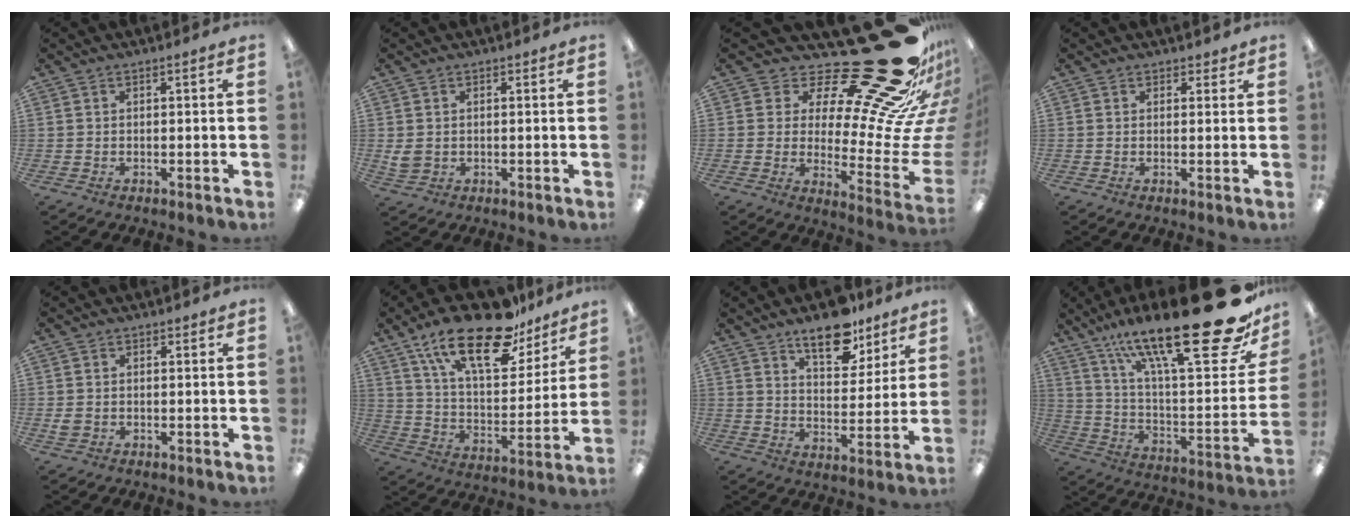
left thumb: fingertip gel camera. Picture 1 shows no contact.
{"total": 3.5, "force": [0.7, 3.1, 1.5], "torque": [-0.022, 0.004, 0.015]}
{"total": 31.3, "force": [21.0, 8.1, 21.8], "torque": [-0.255, -0.187, 0.364]}
{"total": 1.4, "force": [1.1, 0.9, 0.2], "torque": [0.004, -0.003, 0.019]}
{"total": 2.0, "force": [-0.1, 1.8, 0.8], "torque": [-0.006, 0.002, -0.004]}
{"total": 22.9, "force": [15.8, 9.0, 13.9], "torque": [-0.231, -0.091, 0.269]}
{"total": 12.3, "force": [9.4, 5.3, 5.8], "torque": [-0.070, -0.054, 0.163]}
{"total": 30.6, "force": [18.8, 7.7, 22.8], "torque": [-0.341, -0.121, 0.306]}